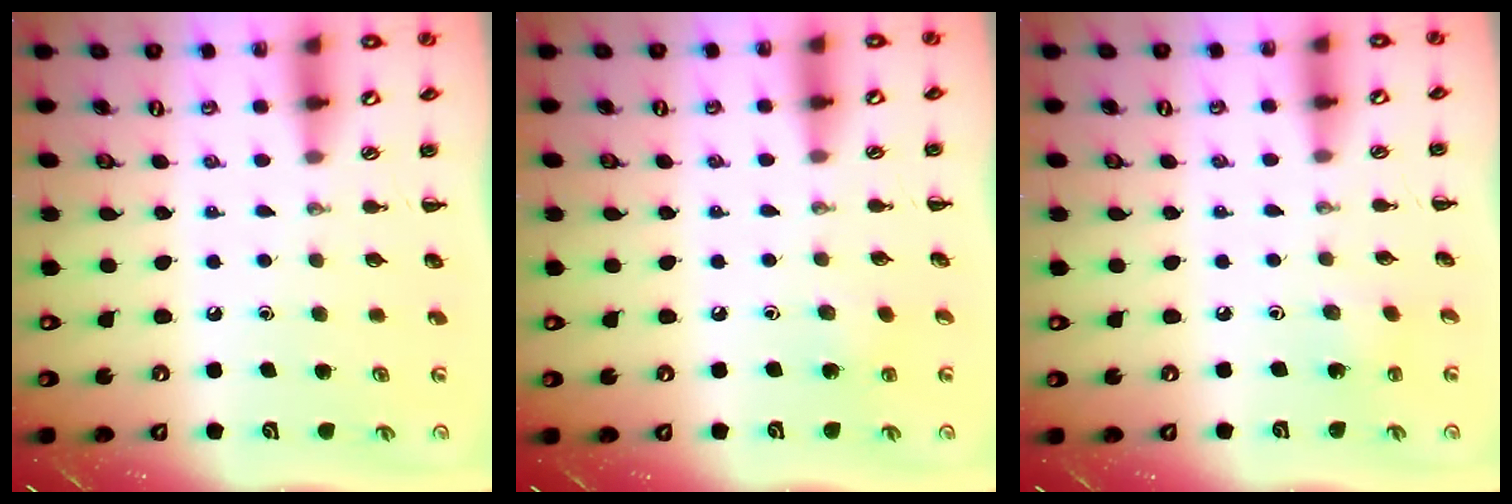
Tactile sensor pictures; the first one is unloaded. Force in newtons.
{"total": 5.7, "press": 5.5, "slide": 1.6}
{"total": 1.4, "press": 1.2, "slide": 0.6}